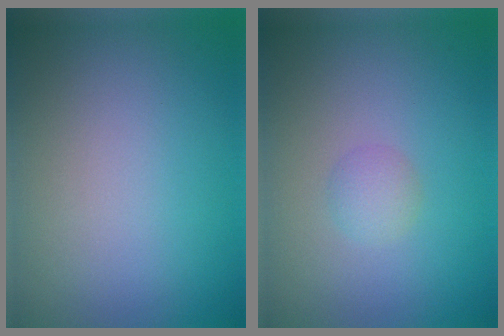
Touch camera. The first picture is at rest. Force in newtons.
{"total": 1.3, "press": 1.3, "slide": 0.1}